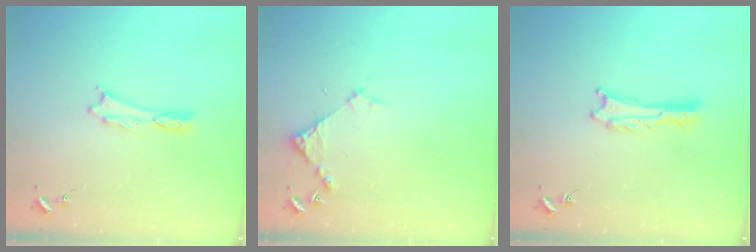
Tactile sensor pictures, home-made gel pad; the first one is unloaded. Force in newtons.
{"total": 3.9, "press": 3.8, "slide": 0.3}
{"total": 0.9, "press": 0.8, "slide": 0.1}